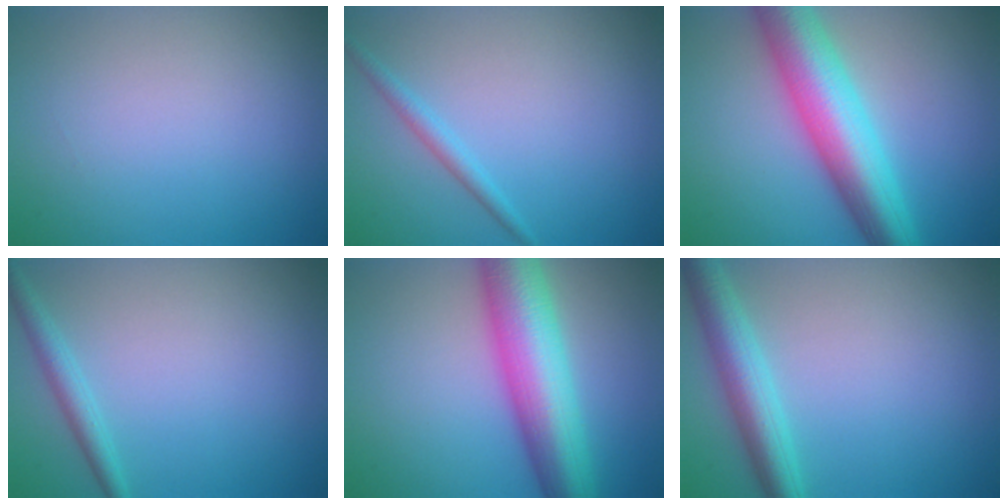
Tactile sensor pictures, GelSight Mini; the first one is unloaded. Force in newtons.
{"total": 1.5, "press": 1.5, "slide": 0.1}
{"total": 9.7, "press": 9.7, "slide": 0.2}
{"total": 2.0, "press": 2.0, "slide": 0.1}
{"total": 10.3, "press": 10.3, "slide": 0.1}
{"total": 4.6, "press": 4.6, "slide": 0.1}